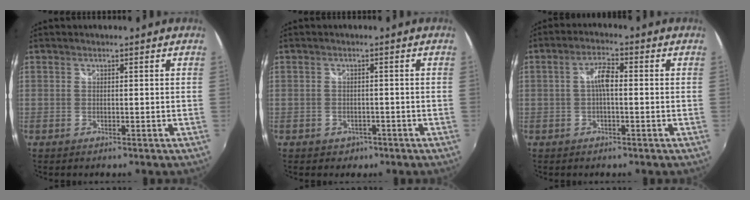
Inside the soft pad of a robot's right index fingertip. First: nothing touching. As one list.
[{"total": 3.6, "force": [-1.9, 3.0, 0.8], "torque": [-0.024, 0.001, -0.023]}, {"total": 3.8, "force": [-0.2, 1.2, 3.6], "torque": [-0.070, 0.011, -0.004]}]